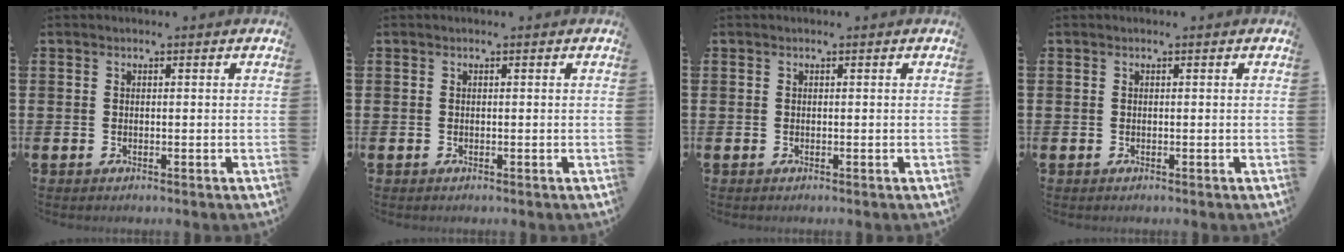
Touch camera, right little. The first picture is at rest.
{"total": 0.0}
{"total": 0.0}
{"total": 0.0}